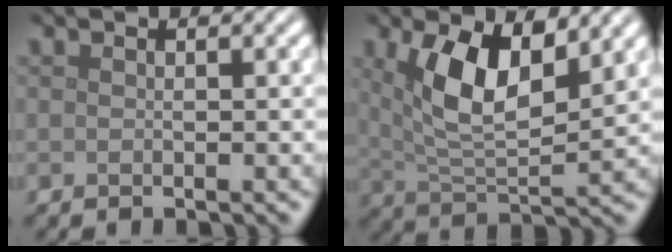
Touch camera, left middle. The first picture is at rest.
{"total": 7.5, "force": [2.7, 3.4, 6.2], "torque": [-0.124, -0.003, 0.054]}